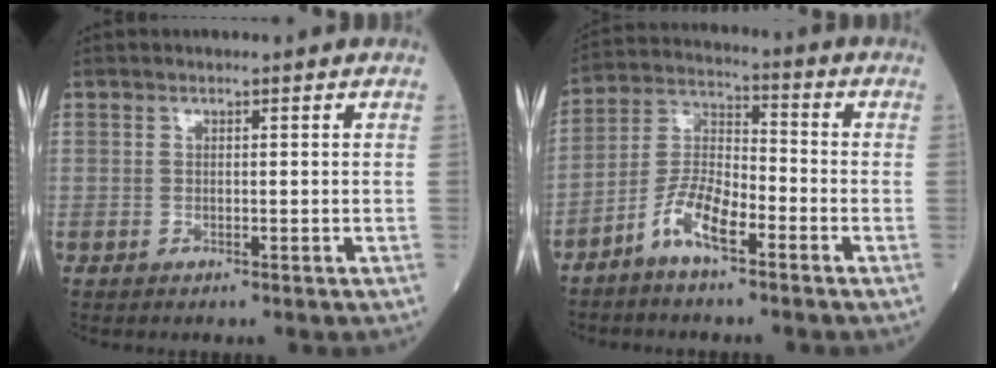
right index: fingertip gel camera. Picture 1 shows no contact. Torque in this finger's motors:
{"motor_torque": [0.35, 0.15, 0.13, 0.04]}